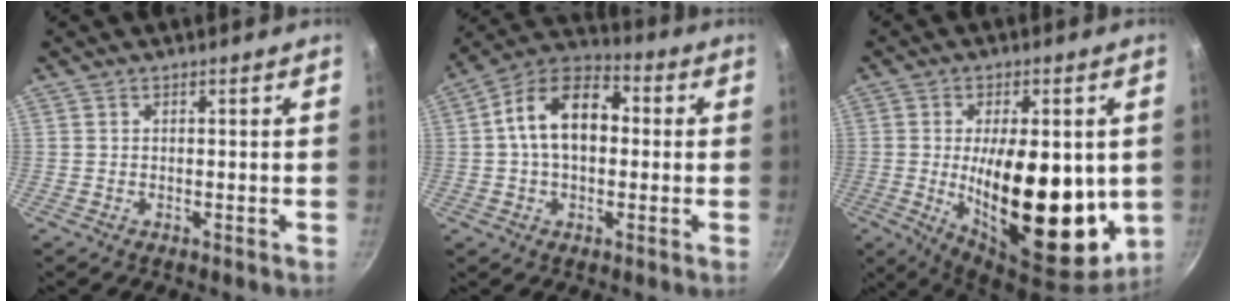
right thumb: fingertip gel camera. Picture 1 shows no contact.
{"total": 14.0, "force": [1.2, 9.1, 10.5], "torque": [-0.141, 0.033, -0.002]}
{"total": 22.5, "force": [-1.3, 10.3, 20.0], "torque": [-0.282, -0.025, -0.012]}